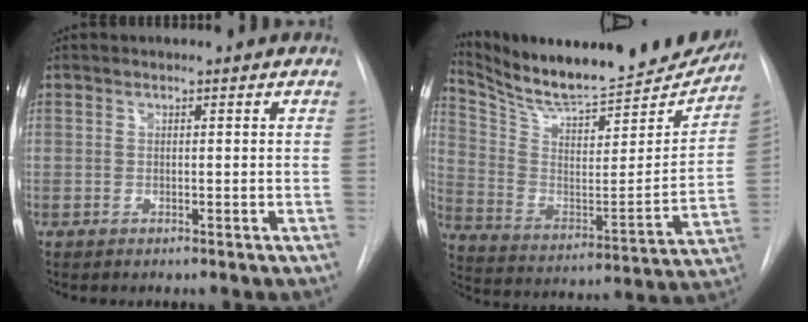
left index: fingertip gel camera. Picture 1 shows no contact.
{"total": 24.3, "force": [22.4, 3.5, 8.8], "torque": [-0.149, -0.062, 0.331]}